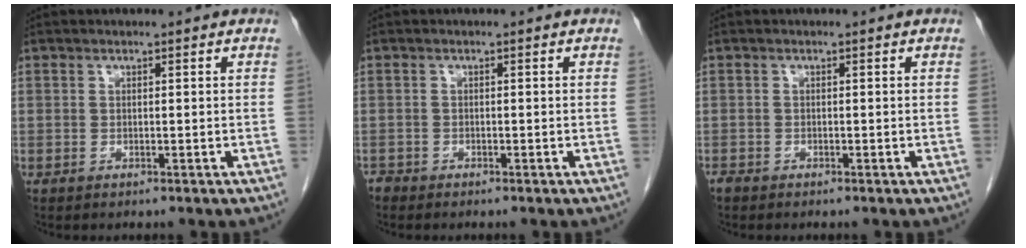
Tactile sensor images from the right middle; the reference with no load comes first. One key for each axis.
{"total": 0.8, "fx": -0.7, "fy": 0.3, "fz": -0.1, "tx": -0.003, "ty": -0.001, "tz": -0.014}
{"total": 0.5, "fx": -0.5, "fy": 0.2, "fz": 0.1, "tx": -0.007, "ty": -0.001, "tz": -0.011}